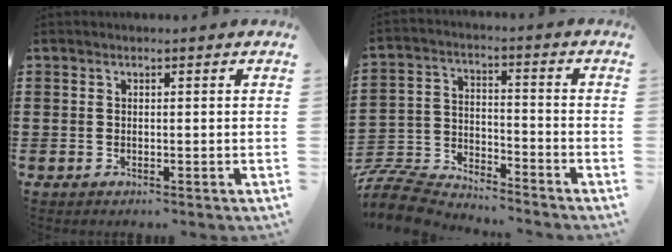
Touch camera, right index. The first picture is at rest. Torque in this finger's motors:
{"motor_torque": [-2.14, 0.00, -0.53, -0.19]}